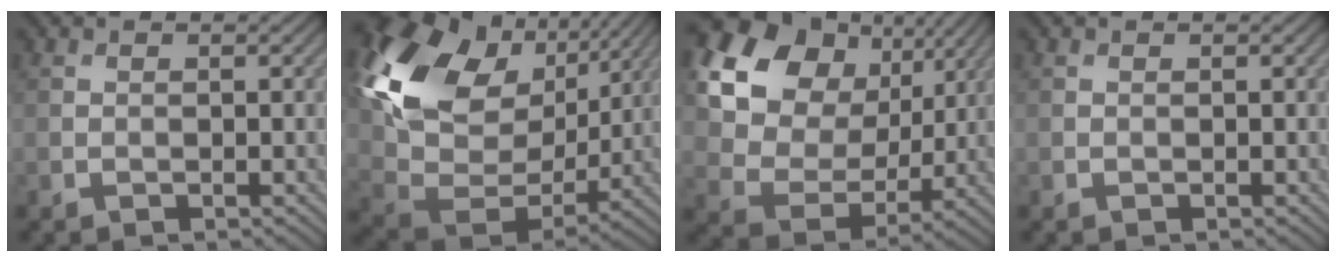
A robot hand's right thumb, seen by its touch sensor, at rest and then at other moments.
{"total": 18.2, "force": [7.1, 12.2, 11.6], "torque": [-0.277, 0.011, 0.144]}
{"total": 18.3, "force": [7.9, 13.5, 9.4], "torque": [-0.272, 0.054, 0.165]}
{"total": 0.0}